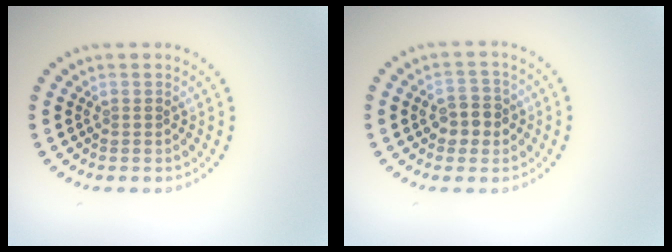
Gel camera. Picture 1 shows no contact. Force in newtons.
{"total": 2.8, "press": 2.8, "slide": 0.4}